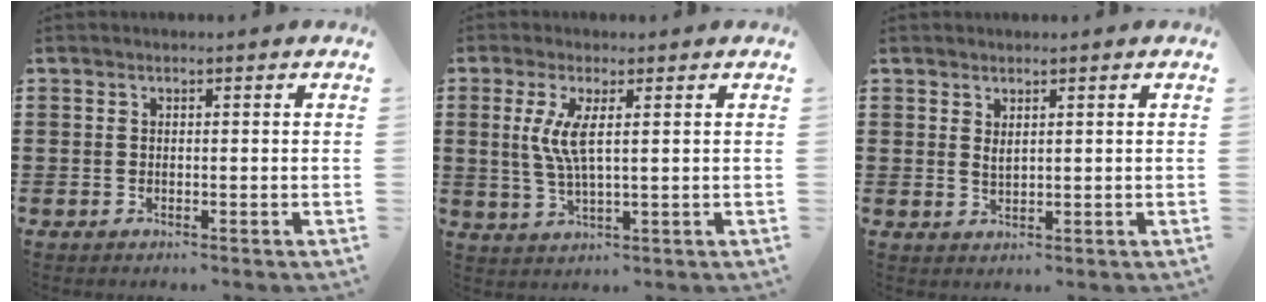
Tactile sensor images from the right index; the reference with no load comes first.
{"total": 5.3, "force": [1.2, 0.8, 5.1], "torque": [-0.115, -0.010, 0.014]}
{"total": 1.6, "force": [1.2, 0.4, 1.0], "torque": [-0.021, 0.000, 0.022]}